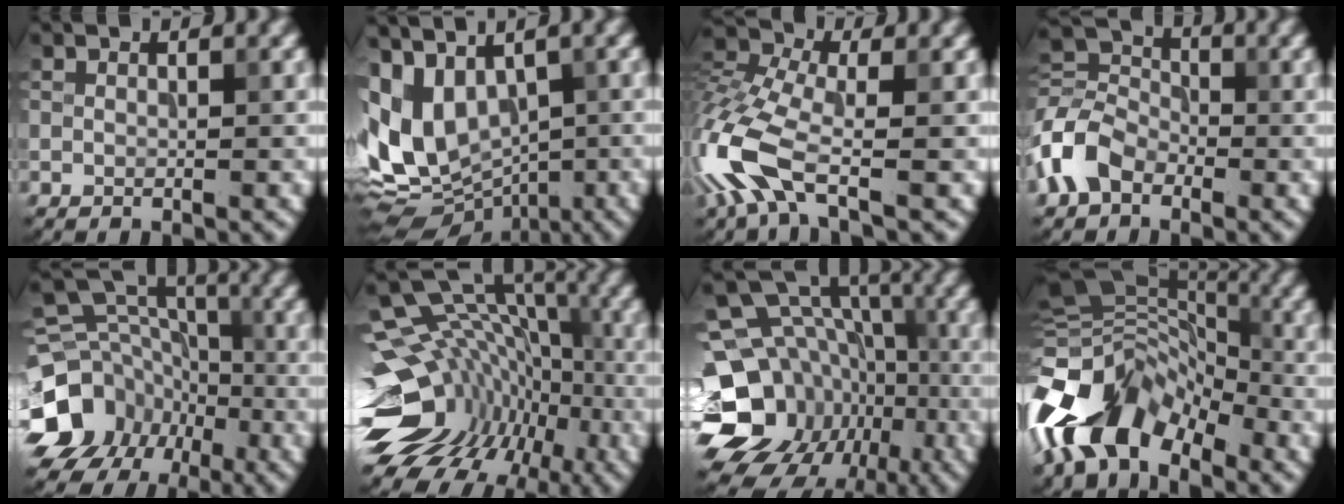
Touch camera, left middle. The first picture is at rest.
{"total": 11.0, "force": [0.8, 7.0, 8.4], "torque": [-0.159, 0.001, 0.020]}
{"total": 8.4, "force": [-3.6, 3.9, 6.5], "torque": [-0.160, 0.001, -0.090]}
{"total": 5.4, "force": [-2.7, 3.7, 2.8], "torque": [-0.063, 0.008, -0.073]}
{"total": 9.9, "force": [-4.0, 8.4, 3.5], "torque": [-0.086, 0.015, -0.084]}
{"total": 14.7, "force": [-4.7, 10.4, 9.2], "torque": [-0.145, 0.025, -0.034]}
{"total": 17.5, "force": [-6.0, 14.7, 7.3], "torque": [-0.161, -0.007, -0.088]}
{"total": 9.8, "force": [-5.6, 5.4, 5.9], "torque": [-0.093, 0.014, -0.123]}